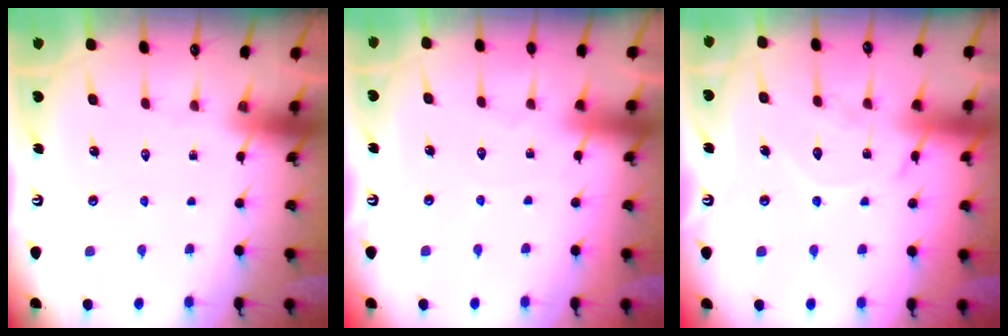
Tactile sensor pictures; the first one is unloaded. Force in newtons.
{"total": 2.9, "press": 2.9, "slide": 0.3}
{"total": 11.7, "press": 11.6, "slide": 0.9}